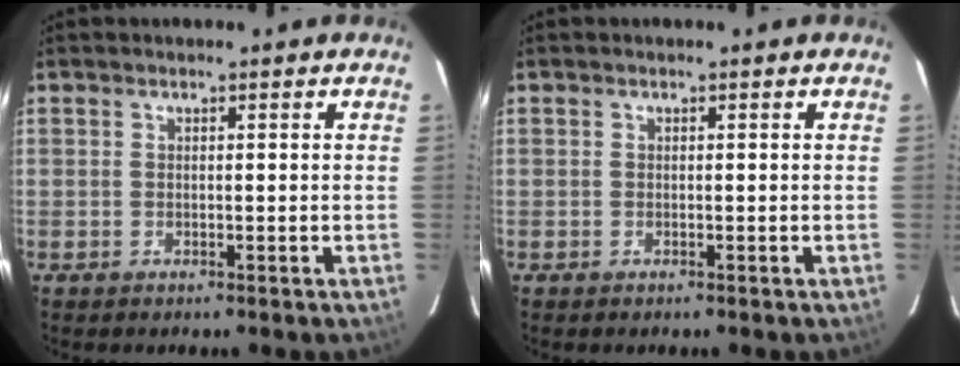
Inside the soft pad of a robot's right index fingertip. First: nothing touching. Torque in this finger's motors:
{"motor_torque": [0.07, -0.09, 0.04, 0.01]}